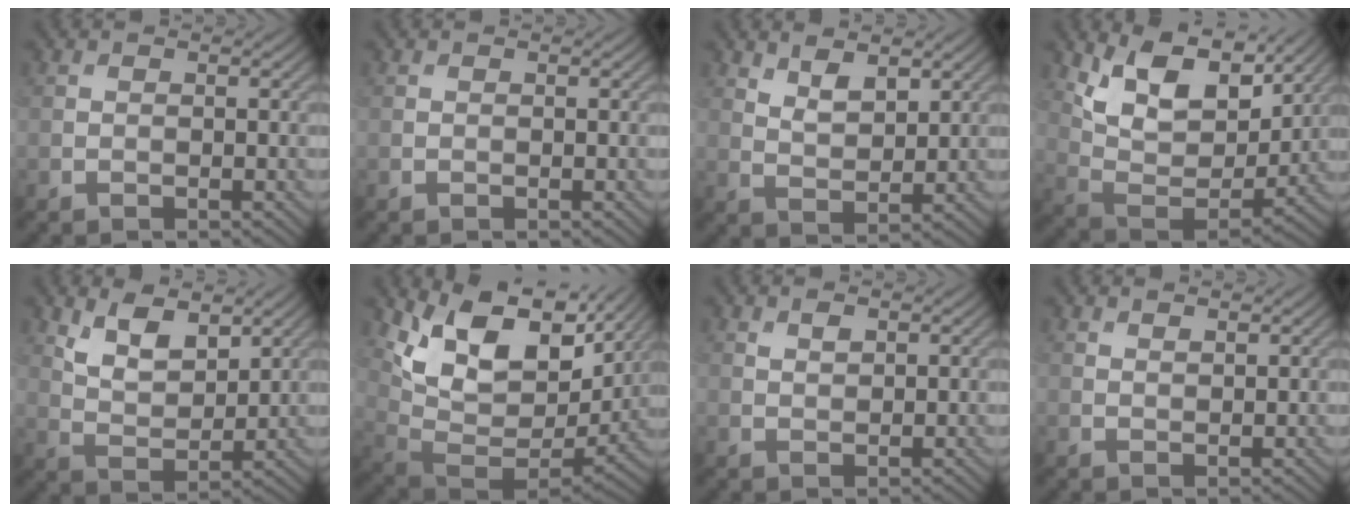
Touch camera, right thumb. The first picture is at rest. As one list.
[{"total": 0.0}, {"total": 4.1, "force": [2.8, 1.7, 2.4], "torque": [-0.050, -0.011, 0.057]}, {"total": 11.9, "force": [7.1, 6.0, 7.4], "torque": [-0.153, -0.007, 0.127]}, {"total": 6.6, "force": [3.9, 3.2, 4.2], "torque": [-0.089, -0.010, 0.076]}, {"total": 15.5, "force": [7.4, 8.8, 10.3], "torque": [-0.217, 0.005, 0.148]}, {"total": 1.3, "force": [0.9, 0.6, 0.8], "torque": [-0.017, -0.002, 0.018]}, {"total": 1.1, "force": [0.9, 0.2, 0.4], "torque": [-0.011, -0.002, 0.019]}]